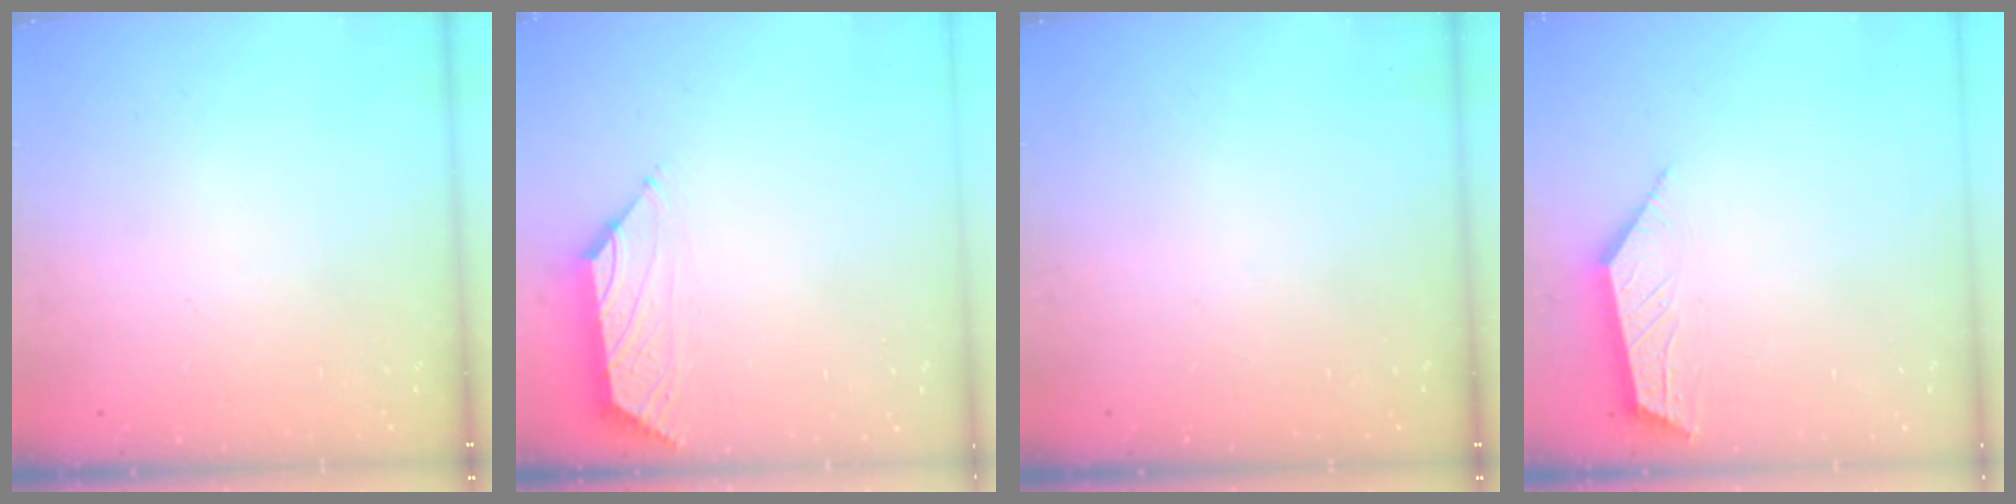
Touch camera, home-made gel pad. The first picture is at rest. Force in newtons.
{"total": 0.8, "press": 0.5, "slide": 0.6}
{"total": 0.0}
{"total": 4.2, "press": 4.1, "slide": 0.5}